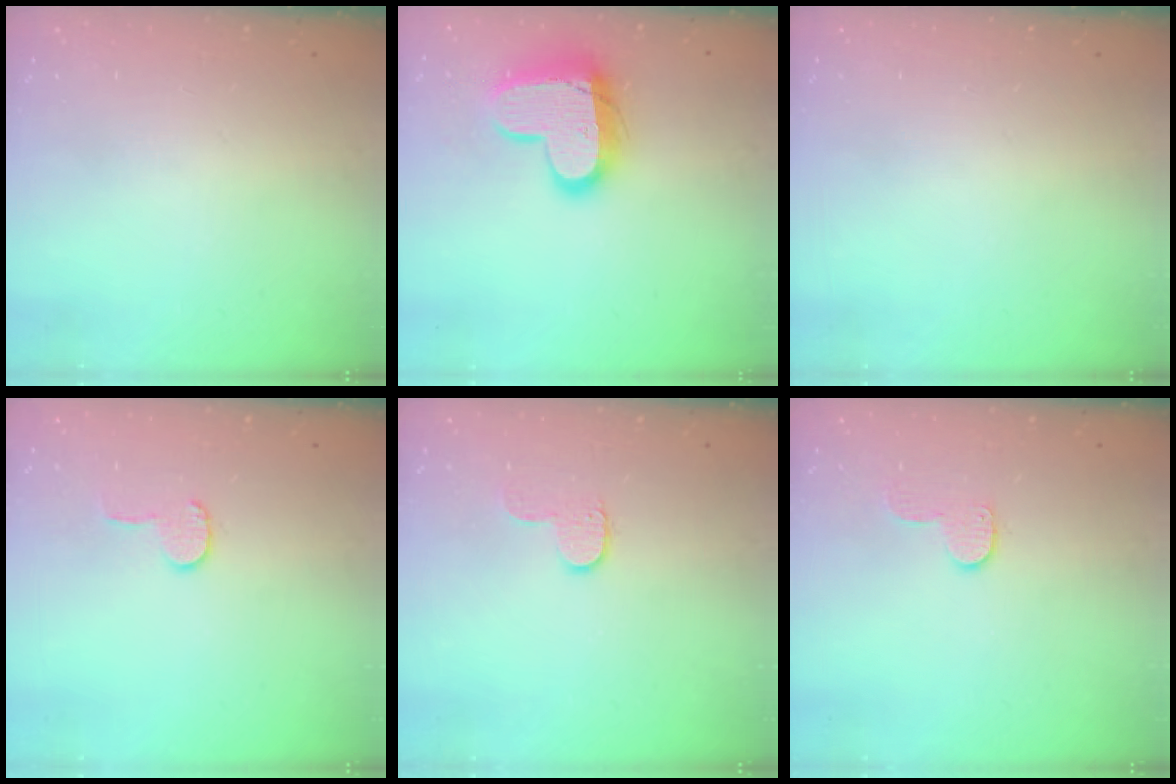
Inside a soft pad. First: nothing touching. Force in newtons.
{"total": 15.3, "press": 15.2, "slide": 1.2}
{"total": 0.0}
{"total": 6.4, "press": 6.4, "slide": 0.6}
{"total": 7.2, "press": 7.2, "slide": 0.4}
{"total": 5.6, "press": 5.6, "slide": 0.4}